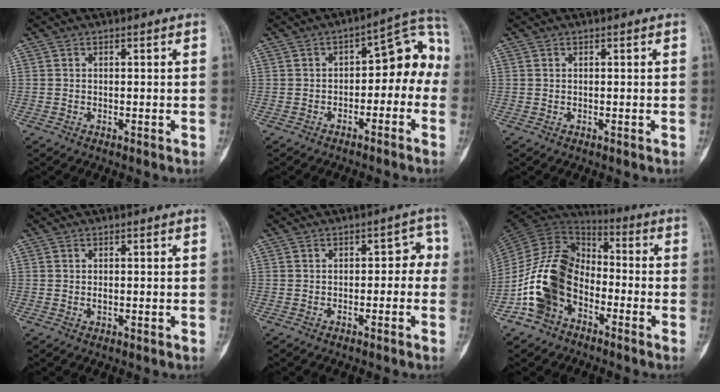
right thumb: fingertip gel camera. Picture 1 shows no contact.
{"total": 10.5, "force": [-2.6, 6.2, 8.1], "torque": [-0.067, 0.062, -0.043]}
{"total": 0.0}
{"total": 0.7, "force": [0.0, 0.4, 0.6], "torque": [-0.009, 0.000, 0.000]}
{"total": 3.4, "force": [-0.8, 2.4, 2.2], "torque": [-0.001, 0.027, -0.018]}
{"total": 16.3, "force": [-5.8, 11.5, 10.1], "torque": [-0.181, 0.057, -0.122]}